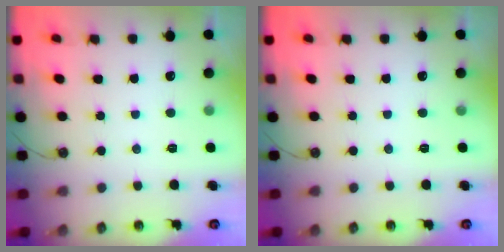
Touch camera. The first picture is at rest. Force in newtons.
{"total": 0.0}